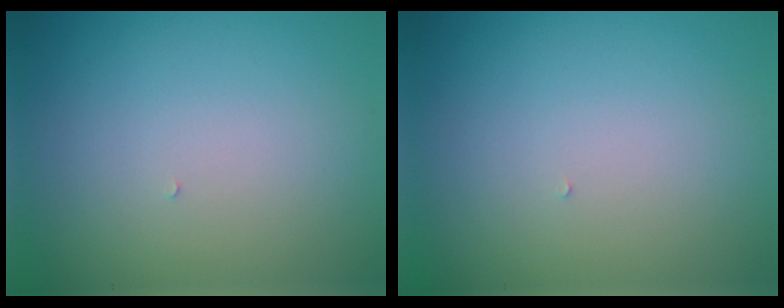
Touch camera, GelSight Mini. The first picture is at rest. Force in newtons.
{"total": 0.0}